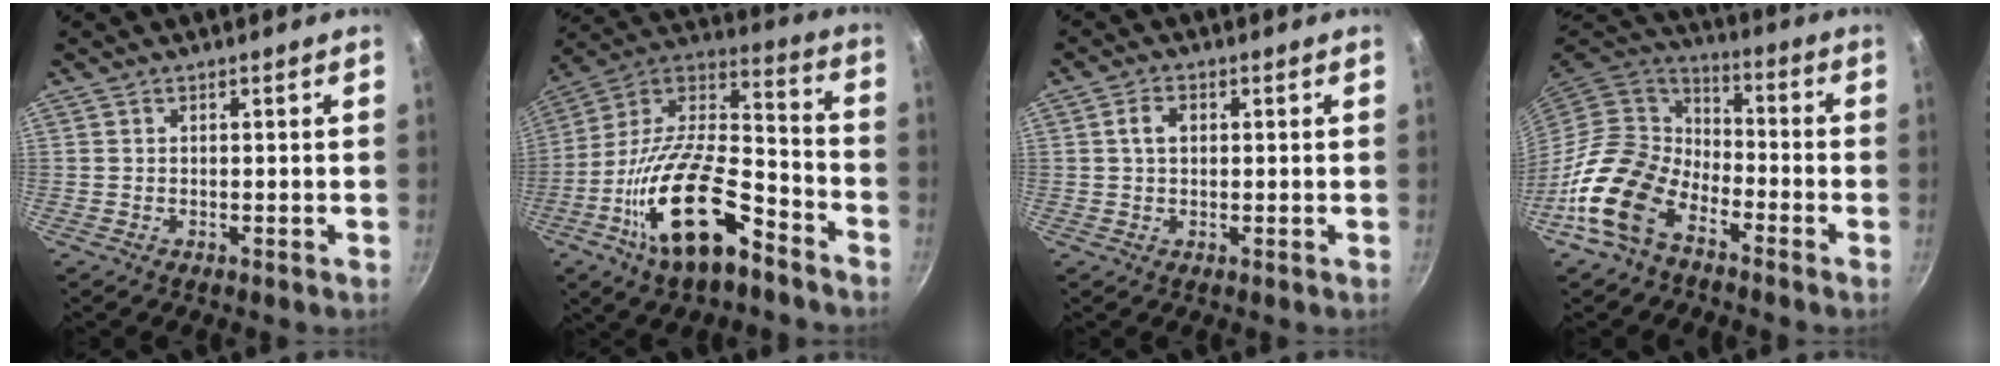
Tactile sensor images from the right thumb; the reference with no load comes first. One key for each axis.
{"total": 23.6, "fx": -11.6, "fy": 10.0, "fz": 17.9, "tx": -0.300, "ty": 0.062, "tz": -0.223}
{"total": 3.1, "fx": 0.6, "fy": 2.2, "fz": 2.2, "tx": -0.028, "ty": 0.006, "tz": 0.007}
{"total": 15.7, "fx": -8.8, "fy": 9.8, "fz": 8.6, "tx": -0.136, "ty": 0.063, "tz": -0.191}